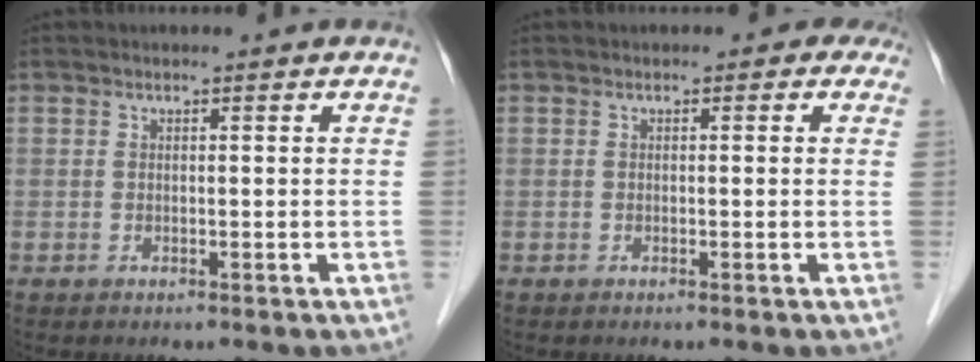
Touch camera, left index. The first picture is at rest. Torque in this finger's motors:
{"motor_torque": [1.00, -1.14, 0.10, 0.01]}